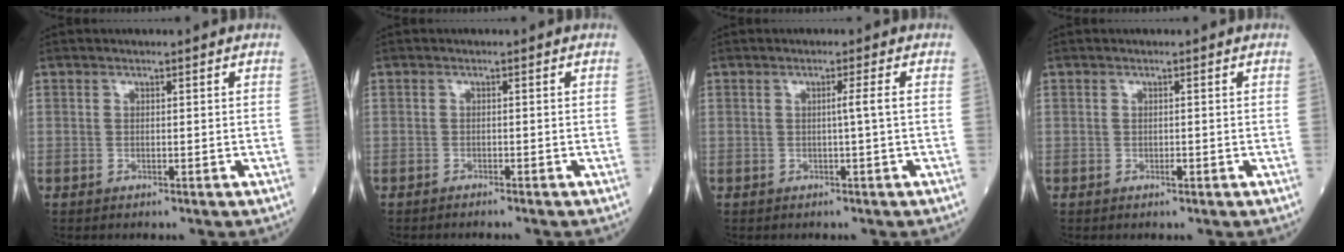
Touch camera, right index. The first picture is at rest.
{"total": 1.8, "force": [-1.6, -0.1, 0.7], "torque": [-0.010, 0.001, -0.020]}
{"total": 1.6, "force": [-0.1, -0.7, 1.5], "torque": [-0.021, 0.001, -0.001]}
{"total": 0.7, "force": [-0.3, 0.1, 0.6], "torque": [-0.014, -0.001, -0.003]}